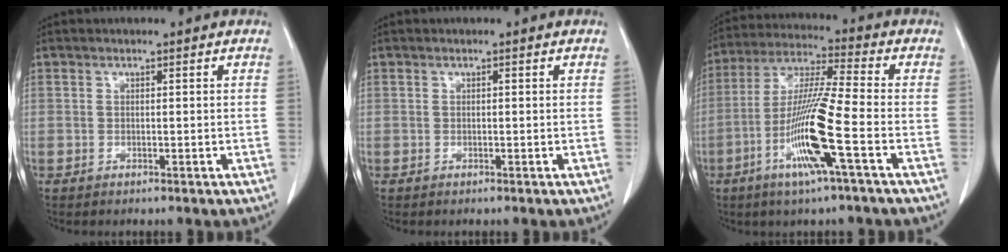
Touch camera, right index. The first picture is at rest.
{"total": 0.0}
{"total": 13.5, "force": [-4.8, -0.6, 12.6], "torque": [-0.253, -0.013, -0.098]}